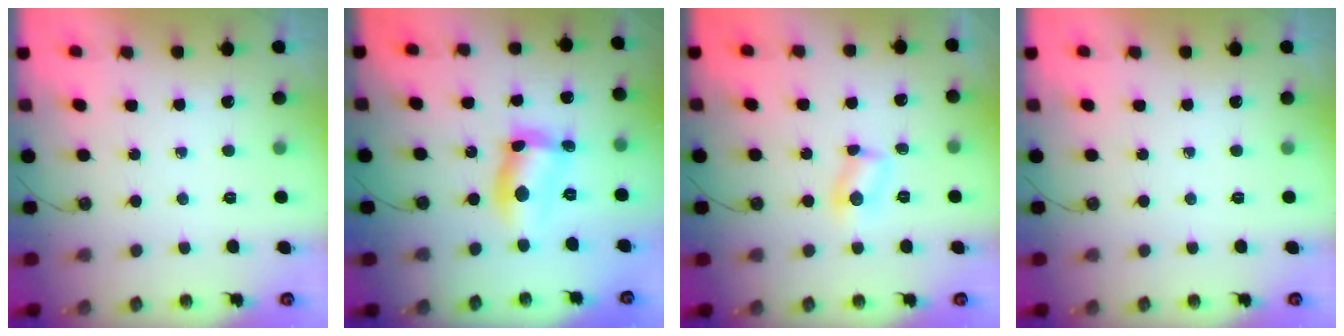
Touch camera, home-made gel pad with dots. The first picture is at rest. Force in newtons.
{"total": 11.0, "press": 11.0, "slide": 0.6}
{"total": 3.5, "press": 3.5, "slide": 0.4}
{"total": 0.0}